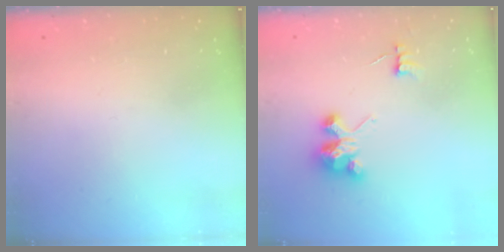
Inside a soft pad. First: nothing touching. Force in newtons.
{"total": 3.6, "press": 3.6, "slide": 0.0}